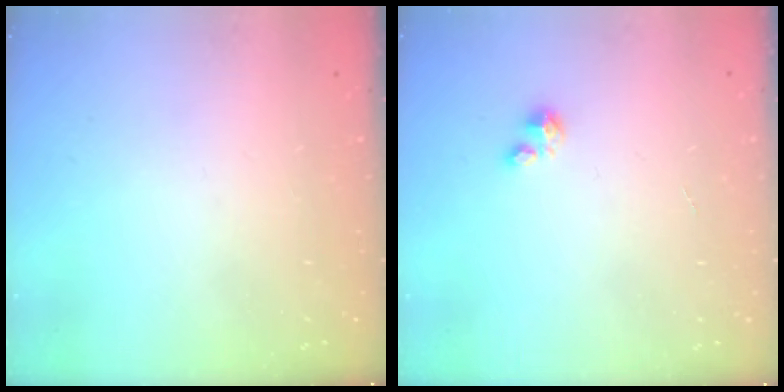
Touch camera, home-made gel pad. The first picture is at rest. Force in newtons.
{"total": 0.7, "press": 0.7, "slide": 0.2}